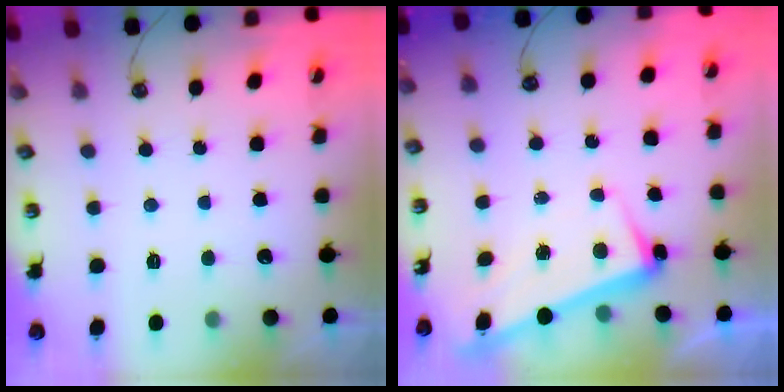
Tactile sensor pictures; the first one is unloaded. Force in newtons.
{"total": 2.4, "press": 2.2, "slide": 1.1}